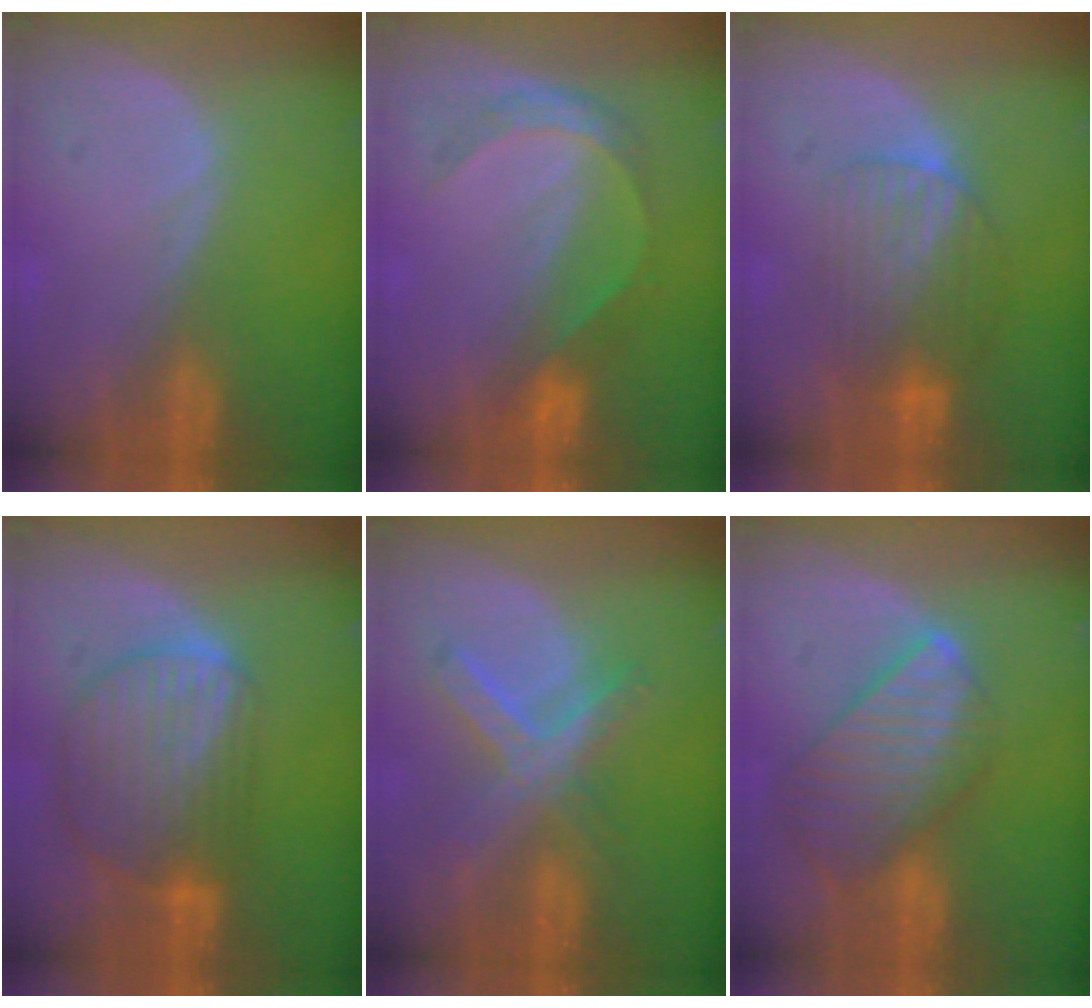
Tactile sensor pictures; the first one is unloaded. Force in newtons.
{"total": 4.8, "press": 4.7, "slide": 1.0}
{"total": 6.9, "press": 6.8, "slide": 1.3}
{"total": 9.7, "press": 8.2, "slide": 5.2}
{"total": 7.2, "press": 6.3, "slide": 3.5}
{"total": 9.6, "press": 8.4, "slide": 4.7}